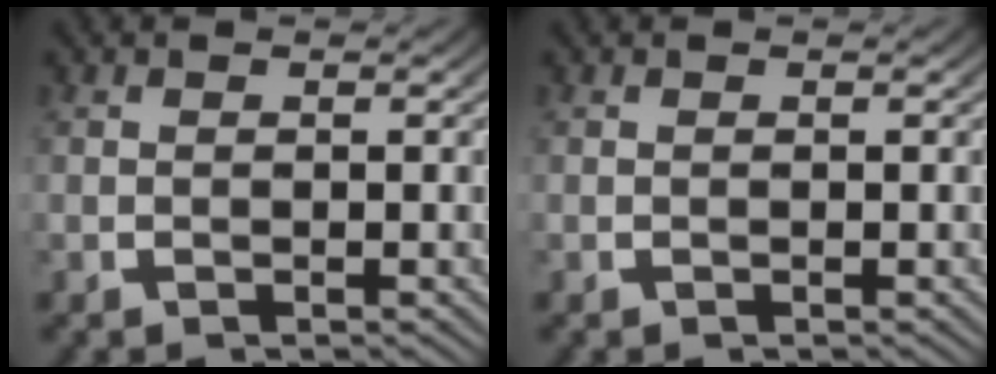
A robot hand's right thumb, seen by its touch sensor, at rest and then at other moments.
{"total": 0.0}